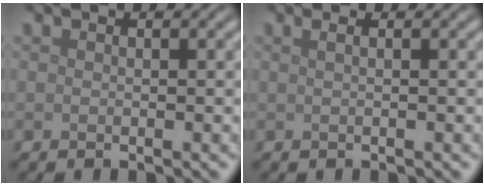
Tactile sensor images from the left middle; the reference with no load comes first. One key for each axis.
{"total": 1.6, "fx": 0.7, "fy": 0.8, "fz": 1.2, "tx": -0.009, "ty": 0.004, "tz": -0.004}